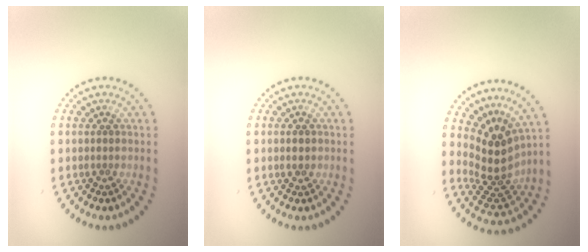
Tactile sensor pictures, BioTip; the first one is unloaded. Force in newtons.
{"total": 1.5, "press": 1.5, "slide": 0.1}
{"total": 4.1, "press": 2.8, "slide": 3.0}